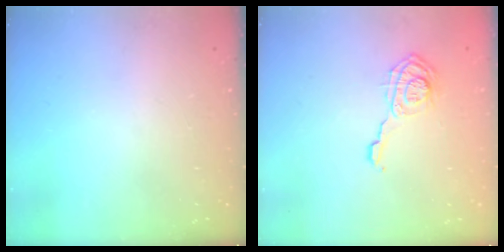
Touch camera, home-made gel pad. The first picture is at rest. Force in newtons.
{"total": 8.6, "press": 8.6, "slide": 0.1}